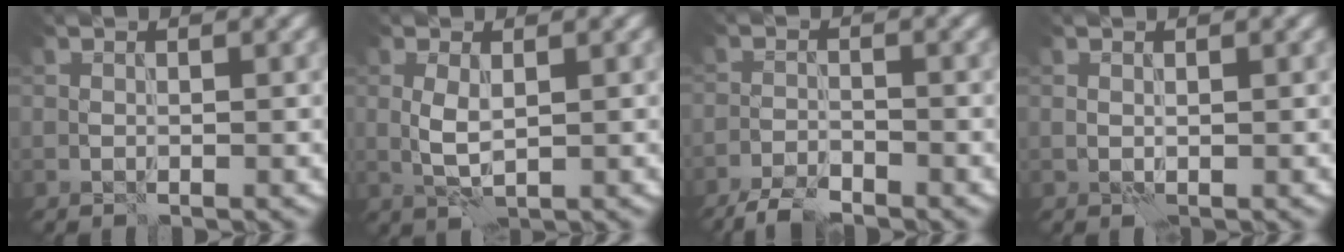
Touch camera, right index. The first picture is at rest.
{"total": 2.0, "force": [0.3, 0.7, 1.9], "torque": [-0.045, 0.003, 0.007]}
{"total": 3.4, "force": [-3.1, 0.5, 1.3], "torque": [-0.025, -0.004, -0.066]}
{"total": 0.0}